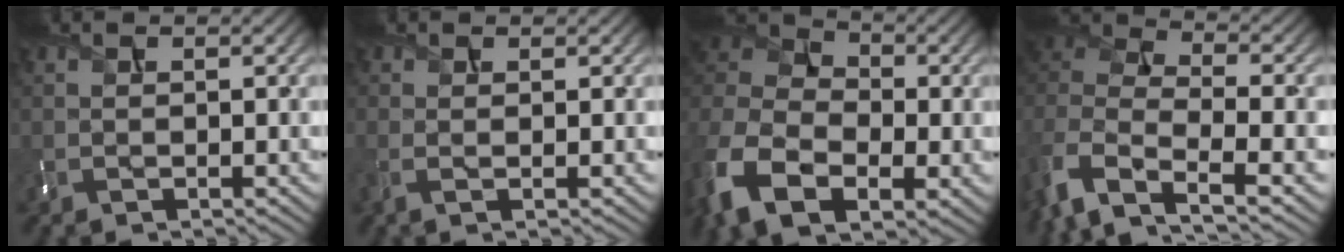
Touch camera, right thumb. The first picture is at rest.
{"total": 1.3, "force": [-0.1, 0.2, 1.3], "torque": [-0.035, -0.003, -0.006]}
{"total": 15.5, "force": [-5.7, 10.6, 9.7], "torque": [-0.266, -0.027, -0.096]}
{"total": 10.9, "force": [-5.6, 5.3, 7.7], "torque": [-0.191, -0.020, -0.111]}